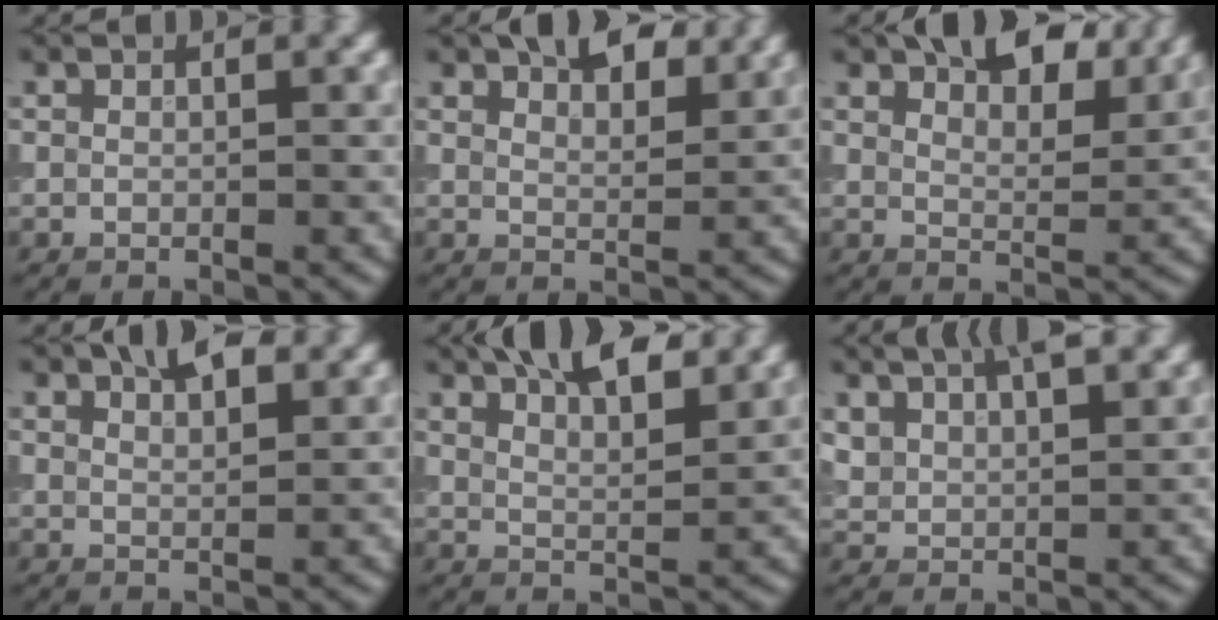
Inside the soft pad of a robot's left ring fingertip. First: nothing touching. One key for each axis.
{"total": 3.4, "fx": 2.7, "fy": 1.5, "fz": 1.5, "tx": -0.019, "ty": 0.008, "tz": 0.037}
{"total": 5.7, "fx": 4.3, "fy": 2.4, "fz": 2.9, "tx": -0.038, "ty": 0.008, "tz": 0.066}
{"total": 2.4, "fx": 2.0, "fy": 0.7, "fz": 1.2, "tx": -0.016, "ty": 0.006, "tz": 0.034}
{"total": 6.6, "fx": 4.8, "fy": 2.2, "fz": 4.0, "tx": -0.035, "ty": 0.026, "tz": 0.052}
{"total": 6.5, "fx": 4.6, "fy": 2.7, "fz": 3.7, "tx": -0.080, "ty": 0.023, "tz": 0.071}